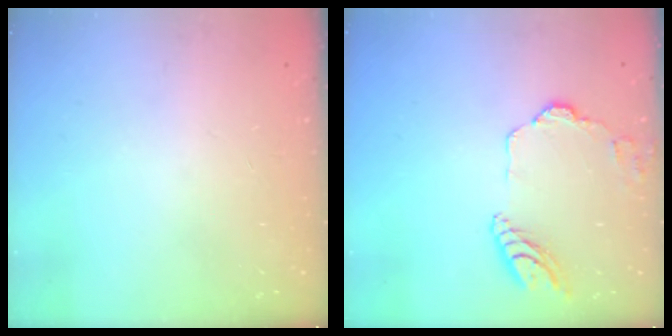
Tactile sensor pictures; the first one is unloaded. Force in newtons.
{"total": 12.1, "press": 12.0, "slide": 1.5}